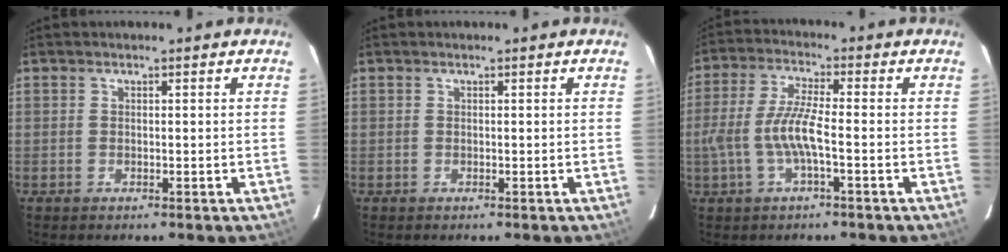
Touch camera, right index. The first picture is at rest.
{"total": 0.0}
{"total": 8.3, "force": [-2.2, 1.3, 7.9], "torque": [-0.169, 0.000, -0.038]}